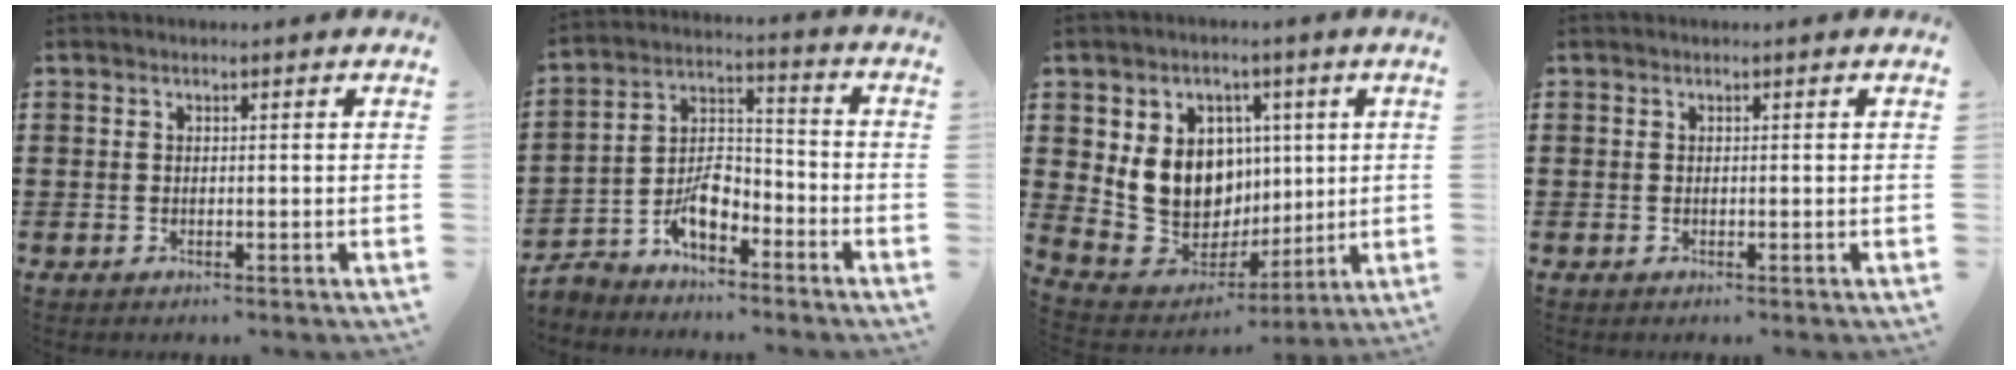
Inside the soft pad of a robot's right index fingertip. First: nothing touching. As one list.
[{"total": 7.4, "force": [-5.1, 3.7, 3.9], "torque": [-0.078, 0.010, -0.096]}, {"total": 11.7, "force": [1.5, 10.4, 5.1], "torque": [-0.130, -0.004, 0.039]}, {"total": 0.0}]